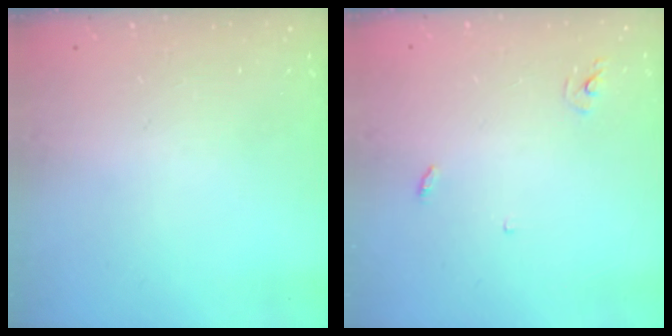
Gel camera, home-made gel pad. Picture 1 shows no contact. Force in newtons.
{"total": 2.9, "press": 2.9, "slide": 0.2}